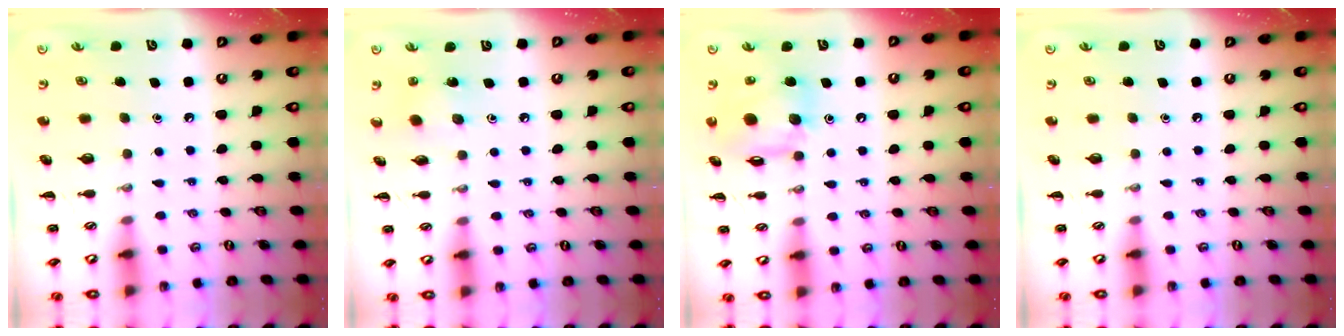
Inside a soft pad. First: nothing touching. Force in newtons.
{"total": 1.5, "press": 1.5, "slide": 0.5}
{"total": 12.8, "press": 12.6, "slide": 2.7}
{"total": 0.0}